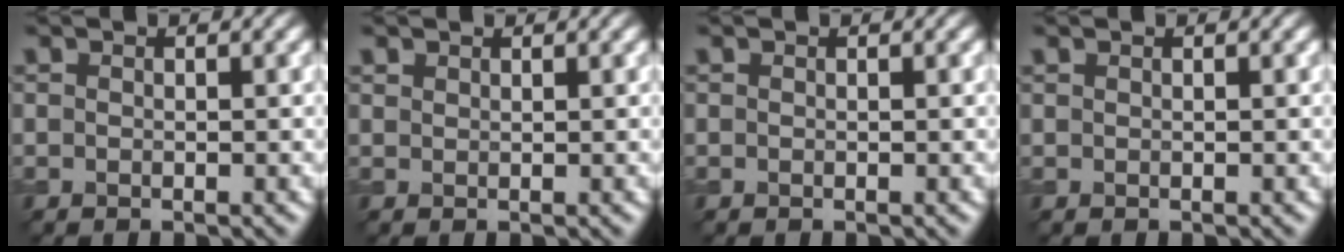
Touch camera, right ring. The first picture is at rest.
{"total": 0.8, "force": [0.8, 0.3, 0.0], "torque": [-0.003, 0.001, 0.017]}
{"total": 0.0}
{"total": 0.0}